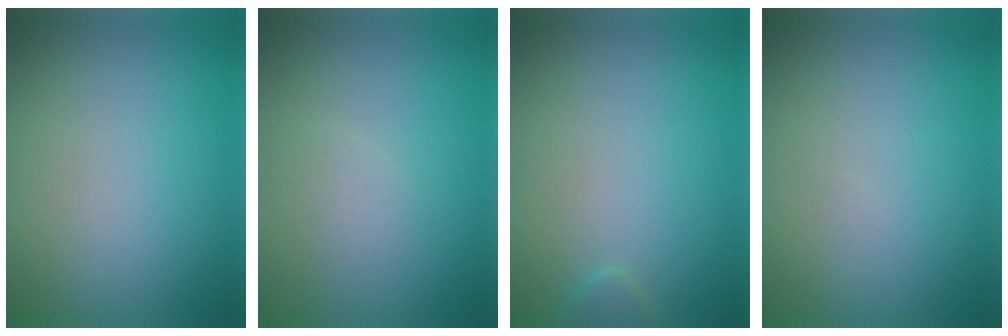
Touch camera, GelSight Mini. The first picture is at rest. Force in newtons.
{"total": 1.1, "press": 1.1, "slide": 0.1}
{"total": 1.0, "press": 1.0, "slide": 0.1}
{"total": 0.0}